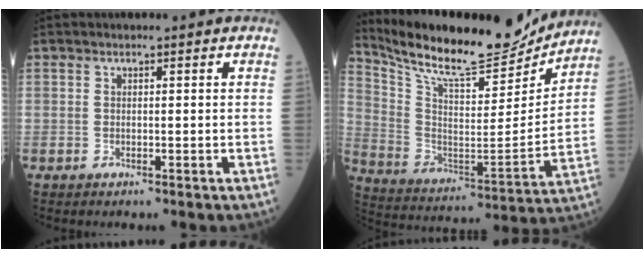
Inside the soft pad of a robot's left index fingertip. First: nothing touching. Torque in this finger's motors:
{"motor_torque": [0.11, -0.50, 0.41, 0.11]}